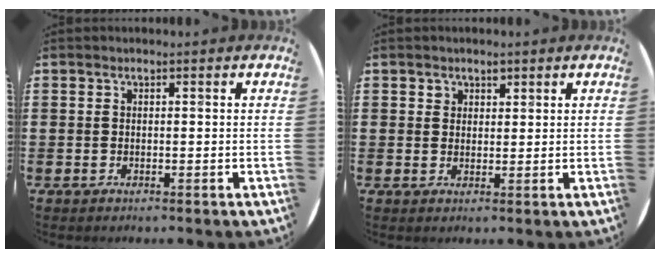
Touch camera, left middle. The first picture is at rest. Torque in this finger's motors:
{"motor_torque": [-0.29, -0.04, 0.00, 0.01]}